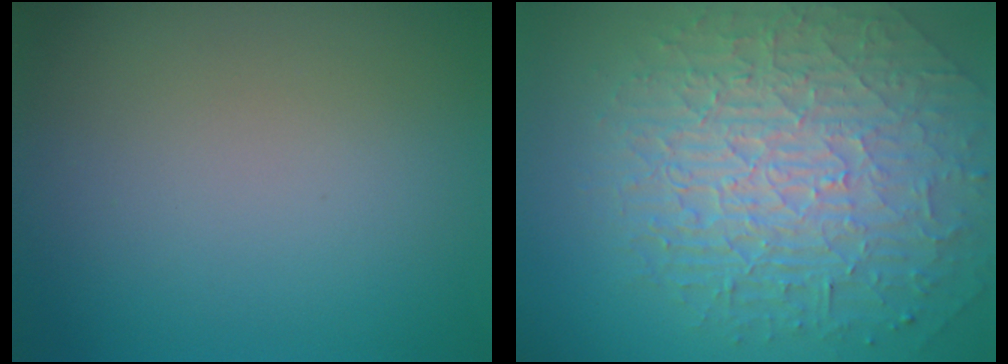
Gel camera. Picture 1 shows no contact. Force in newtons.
{"total": 9.6, "press": 6.2, "slide": 7.4}